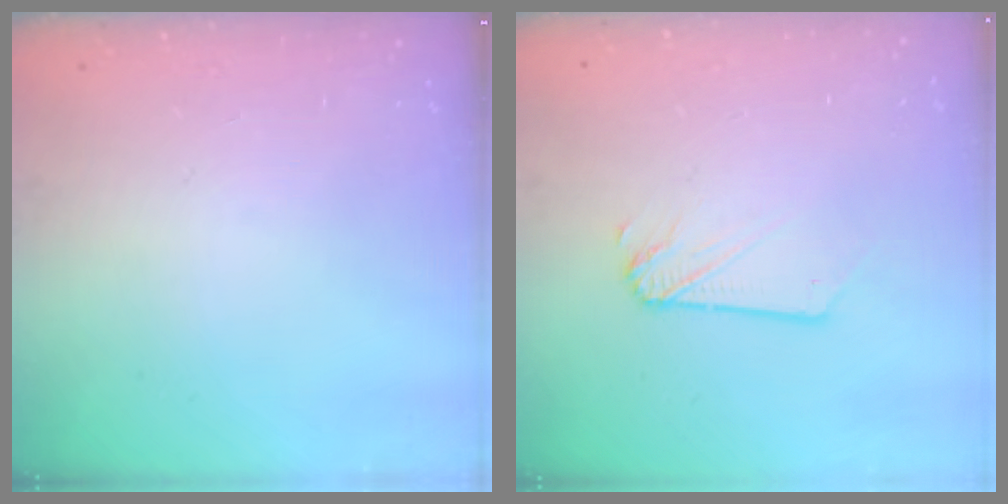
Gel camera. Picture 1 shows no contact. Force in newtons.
{"total": 1.9, "press": 1.9, "slide": 0.3}